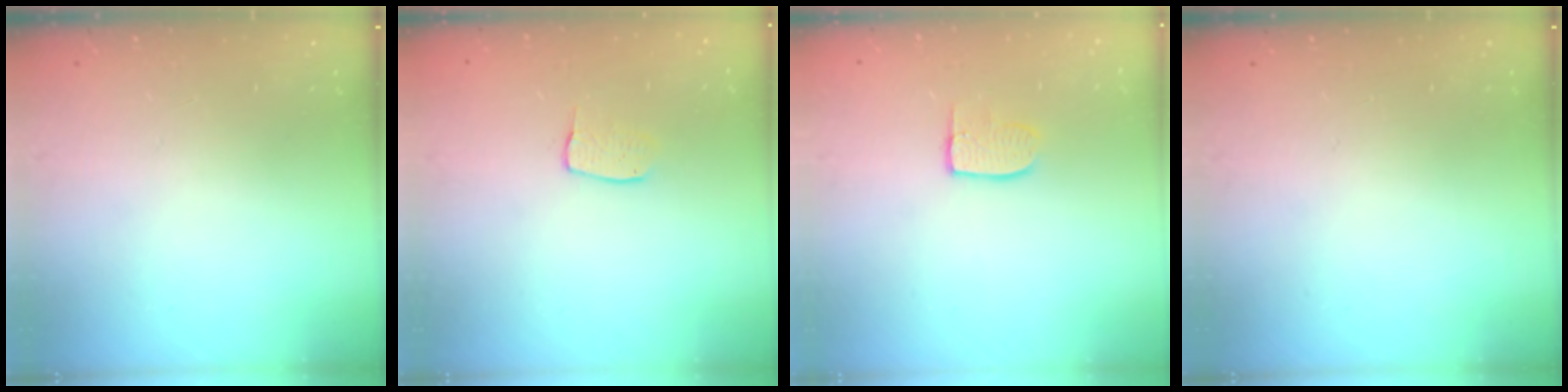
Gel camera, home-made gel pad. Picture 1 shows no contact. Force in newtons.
{"total": 5.9, "press": 5.9, "slide": 0.3}
{"total": 7.0, "press": 7.0, "slide": 0.3}
{"total": 0.0}